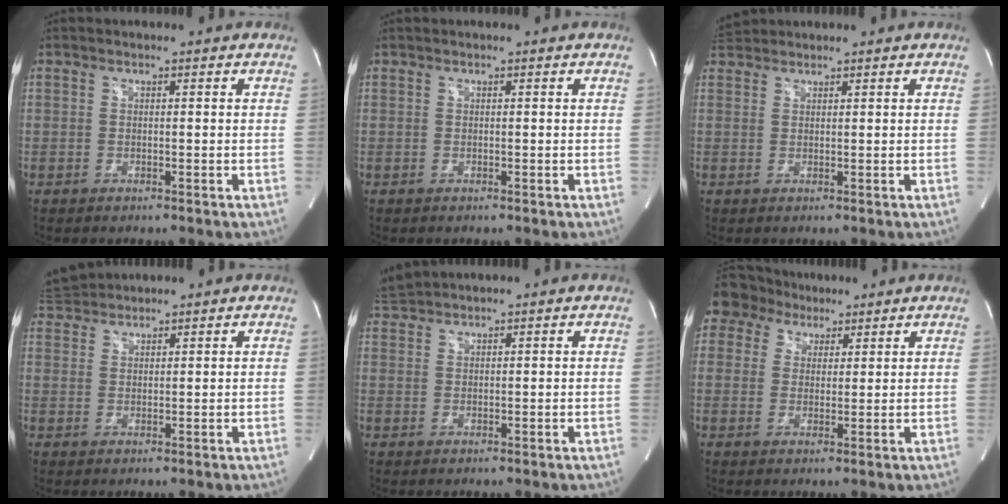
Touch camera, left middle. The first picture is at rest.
{"total": 0.0}
{"total": 2.3, "force": [2.3, 0.5, -0.1], "torque": [-0.007, 0.018, 0.046]}
{"total": 4.2, "force": [4.1, 0.8, 0.3], "torque": [-0.014, 0.028, 0.080]}
{"total": 2.3, "force": [2.3, -0.2, -0.1], "torque": [-0.008, 0.018, 0.053]}
{"total": 6.2, "force": [4.6, 4.2, 0.0], "torque": [-0.004, 0.025, 0.082]}